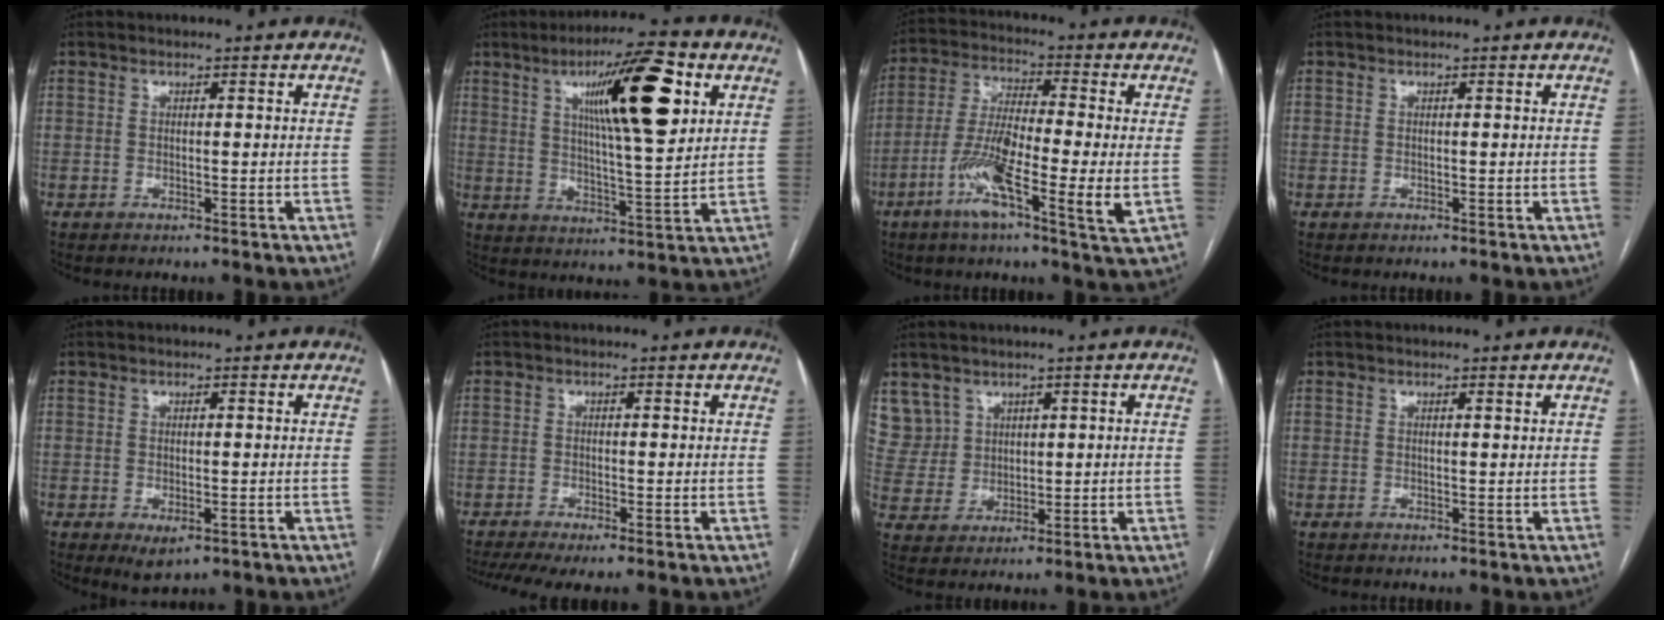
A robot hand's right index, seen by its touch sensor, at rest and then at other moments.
{"total": 15.5, "force": [6.2, 1.9, 14.0], "torque": [-0.228, 0.010, 0.098]}
{"total": 13.2, "force": [-3.8, 1.1, 12.6], "torque": [-0.243, -0.011, -0.075]}
{"total": 0.0}
{"total": 3.2, "force": [-1.2, 1.5, 2.5], "torque": [-0.038, -0.006, -0.007]}
{"total": 5.8, "force": [-4.0, 0.7, 4.1], "torque": [-0.068, -0.009, -0.068]}
{"total": 7.3, "force": [4.2, 5.9, 0.0], "torque": [-0.009, 0.017, 0.103]}
{"total": 0.5, "force": [0.4, -0.1, 0.3], "torque": [-0.010, -0.002, 0.008]}